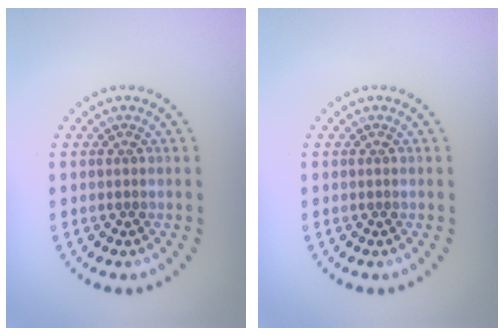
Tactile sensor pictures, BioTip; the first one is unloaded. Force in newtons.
{"total": 0.0}